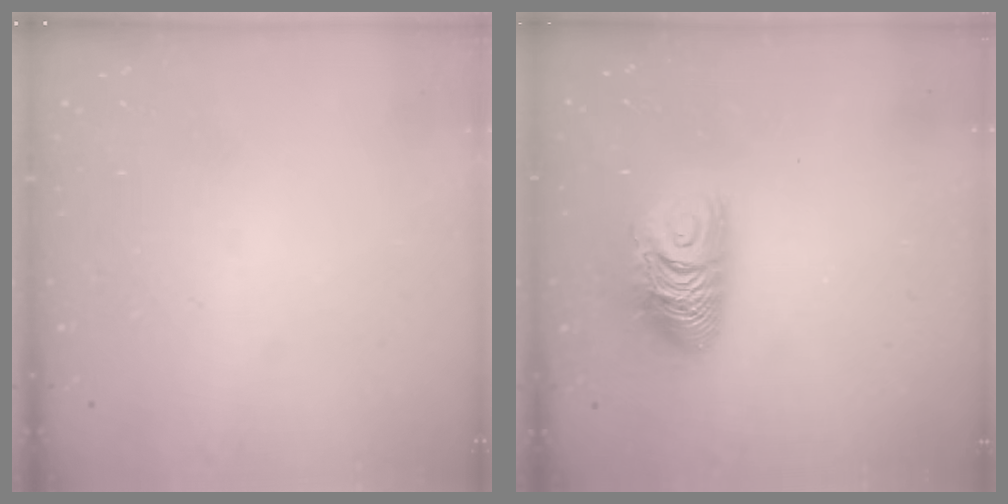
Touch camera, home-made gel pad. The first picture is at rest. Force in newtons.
{"total": 10.7, "press": 10.6, "slide": 1.0}